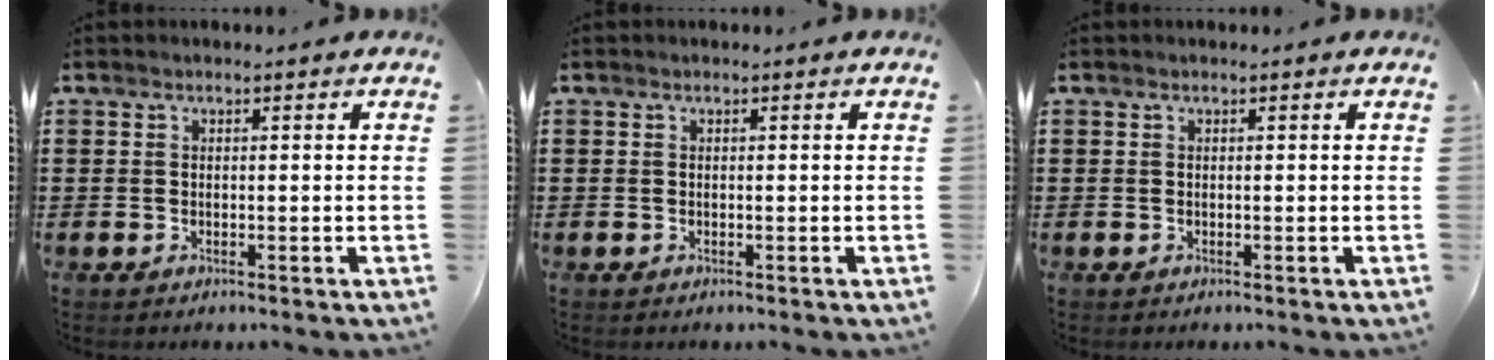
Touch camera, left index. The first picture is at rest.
{"total": 0.0}
{"total": 0.0}